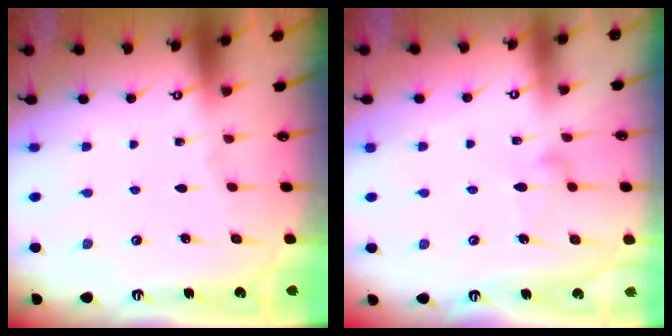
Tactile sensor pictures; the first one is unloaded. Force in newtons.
{"total": 8.1, "press": 8.1, "slide": 0.5}